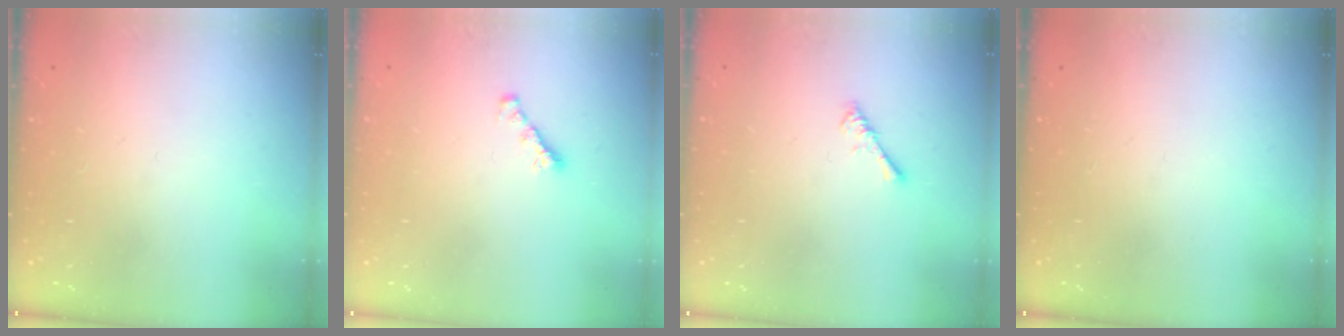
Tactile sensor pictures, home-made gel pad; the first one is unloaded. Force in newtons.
{"total": 1.7, "press": 1.6, "slide": 0.5}
{"total": 0.8, "press": 0.8, "slide": 0.3}
{"total": 0.0}